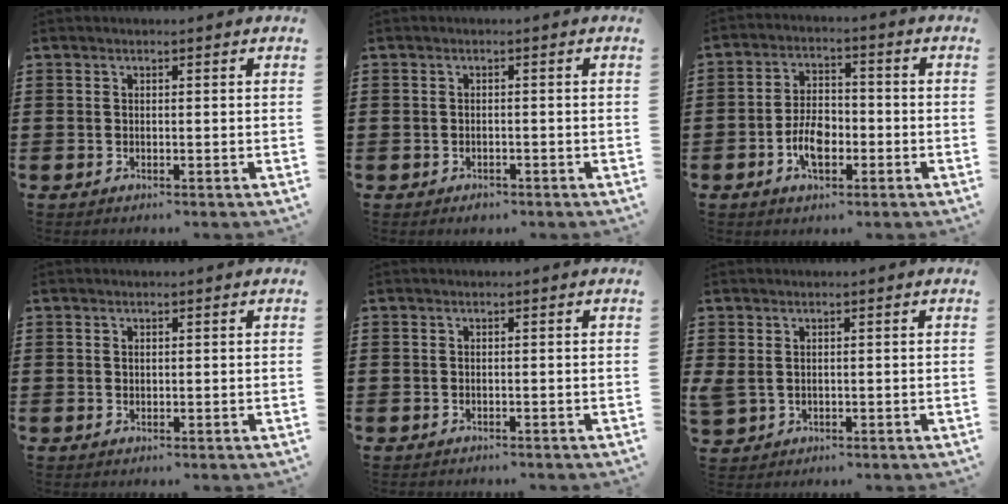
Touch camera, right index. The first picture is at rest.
{"total": 0.9, "force": [-0.8, 0.4, 0.1], "torque": [-0.005, -0.001, -0.016]}
{"total": 6.1, "force": [-2.2, 3.4, 4.5], "torque": [-0.099, 0.005, -0.044]}
{"total": 0.5, "force": [0.2, 0.4, 0.2], "torque": [-0.006, 0.002, 0.005]}
{"total": 0.6, "force": [-0.5, 0.2, -0.1], "torque": [0.000, 0.002, -0.013]}
{"total": 1.2, "force": [0.5, 0.9, 0.6], "torque": [-0.018, 0.006, 0.008]}